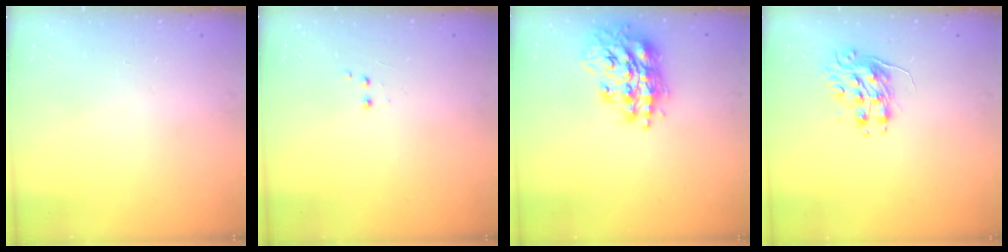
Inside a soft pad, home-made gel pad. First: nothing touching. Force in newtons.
{"total": 2.0, "press": 1.8, "slide": 0.9}
{"total": 17.1, "press": 17.0, "slide": 1.4}
{"total": 8.2, "press": 8.2, "slide": 0.1}